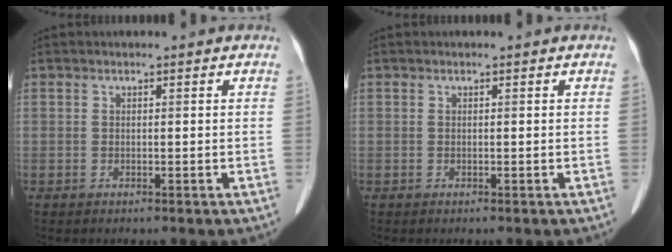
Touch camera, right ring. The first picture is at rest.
{"total": 0.0}